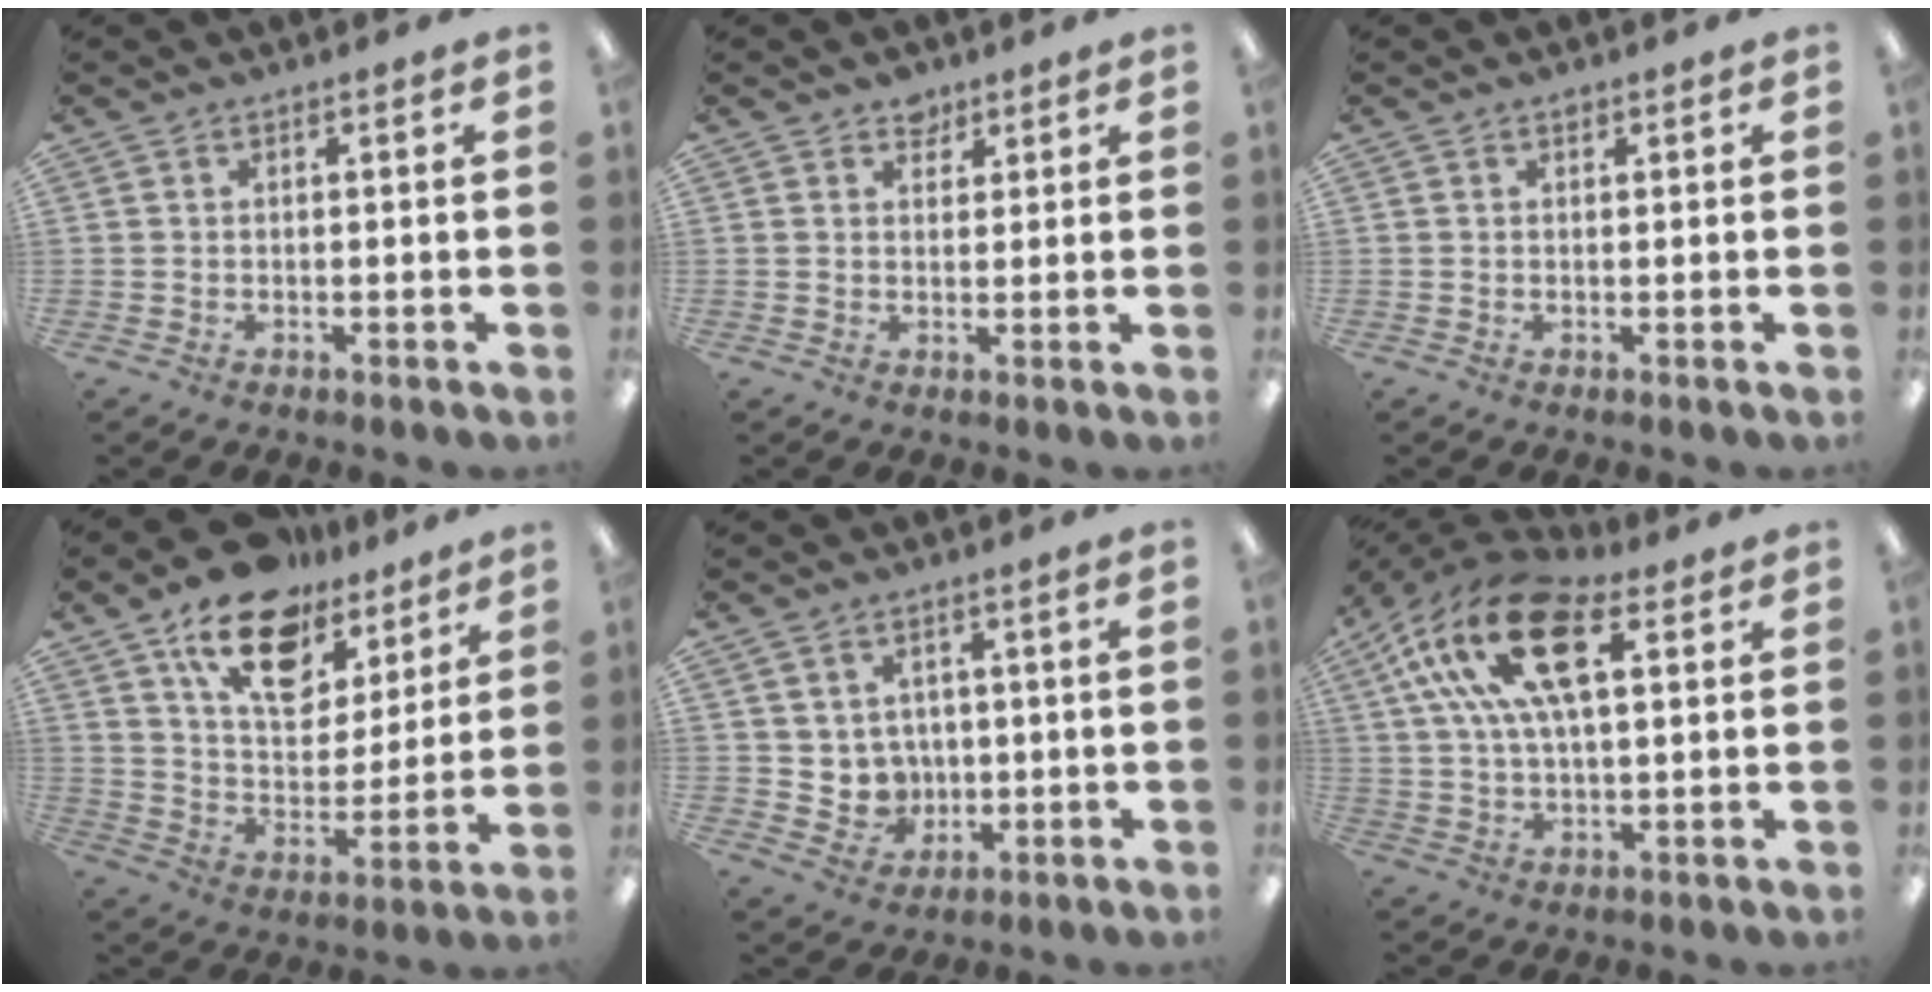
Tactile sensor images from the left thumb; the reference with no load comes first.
{"total": 3.0, "force": [2.4, 1.7, 0.5], "torque": [0.004, -0.010, 0.042]}
{"total": 0.7, "force": [0.5, 0.3, 0.3], "torque": [-0.007, 0.001, 0.009]}
{"total": 17.9, "force": [11.5, 10.1, 9.3], "torque": [-0.146, -0.056, 0.203]}
{"total": 5.2, "force": [1.8, 4.9, 0.7], "torque": [-0.016, -0.010, 0.038]}
{"total": 20.5, "force": [8.2, 10.1, 15.9], "torque": [-0.298, -0.005, 0.140]}